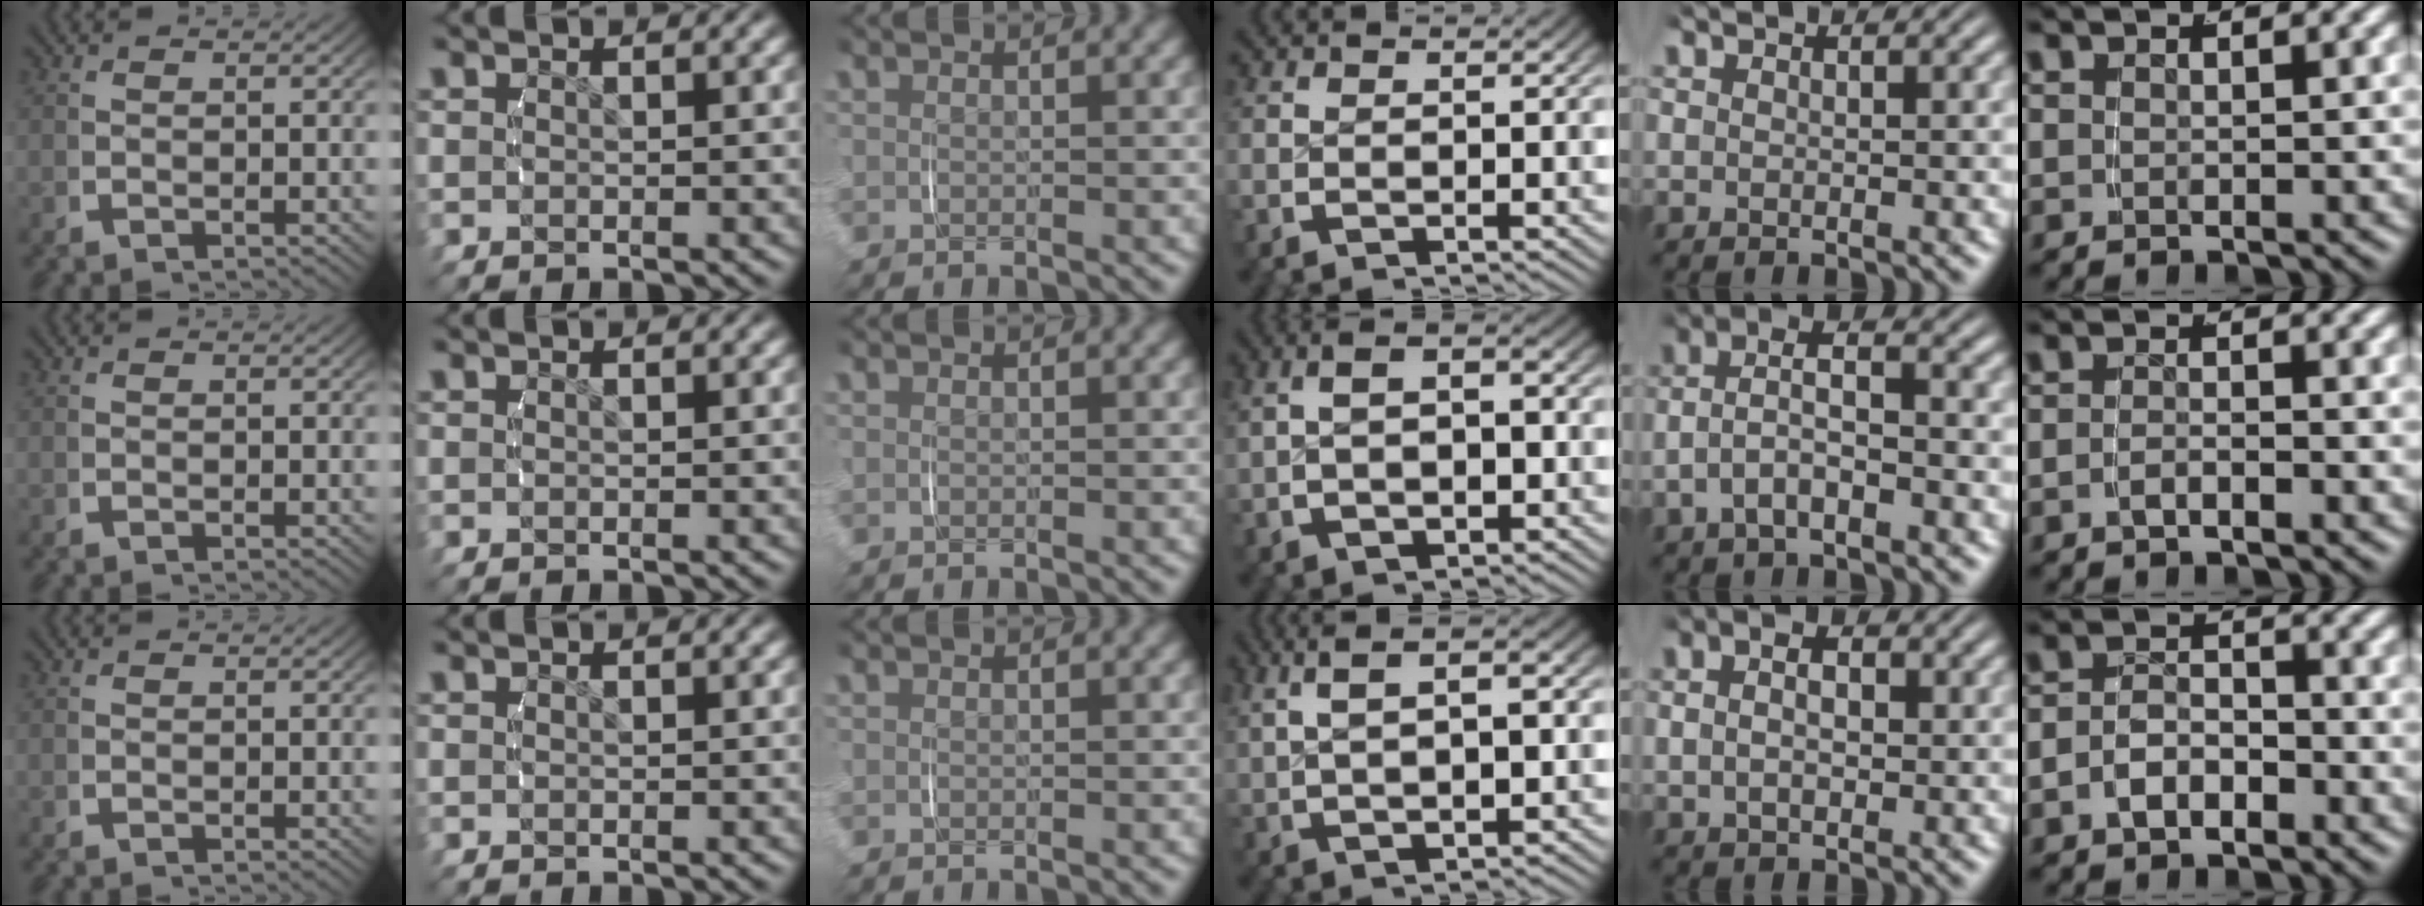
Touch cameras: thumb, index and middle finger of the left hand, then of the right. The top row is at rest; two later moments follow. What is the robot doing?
{"motion": "lift_and_place", "object": "scarf"}